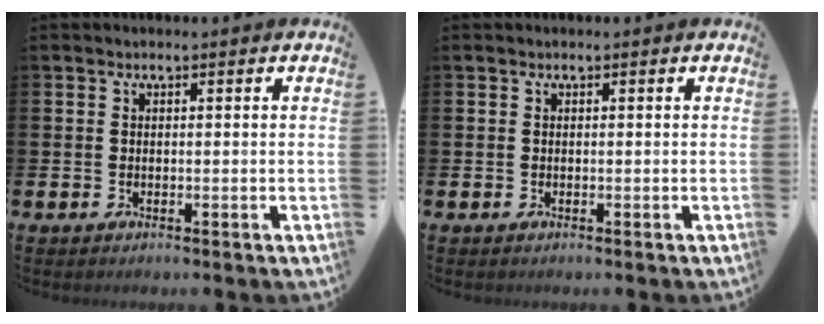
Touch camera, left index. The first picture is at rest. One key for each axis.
{"total": 0.0}